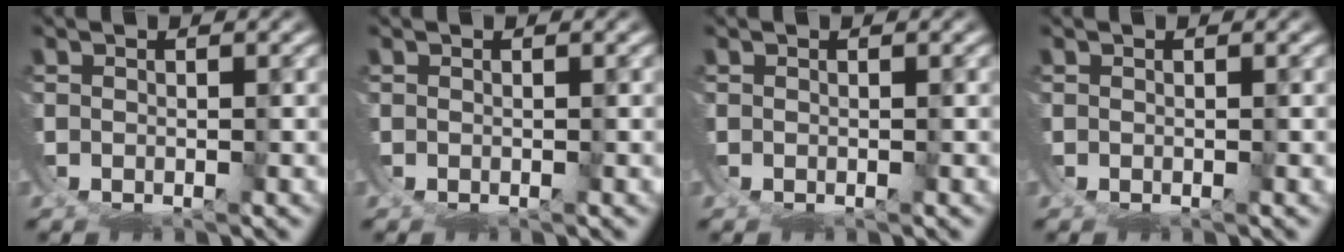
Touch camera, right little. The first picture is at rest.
{"total": 0.0}
{"total": 0.0}
{"total": 0.0}